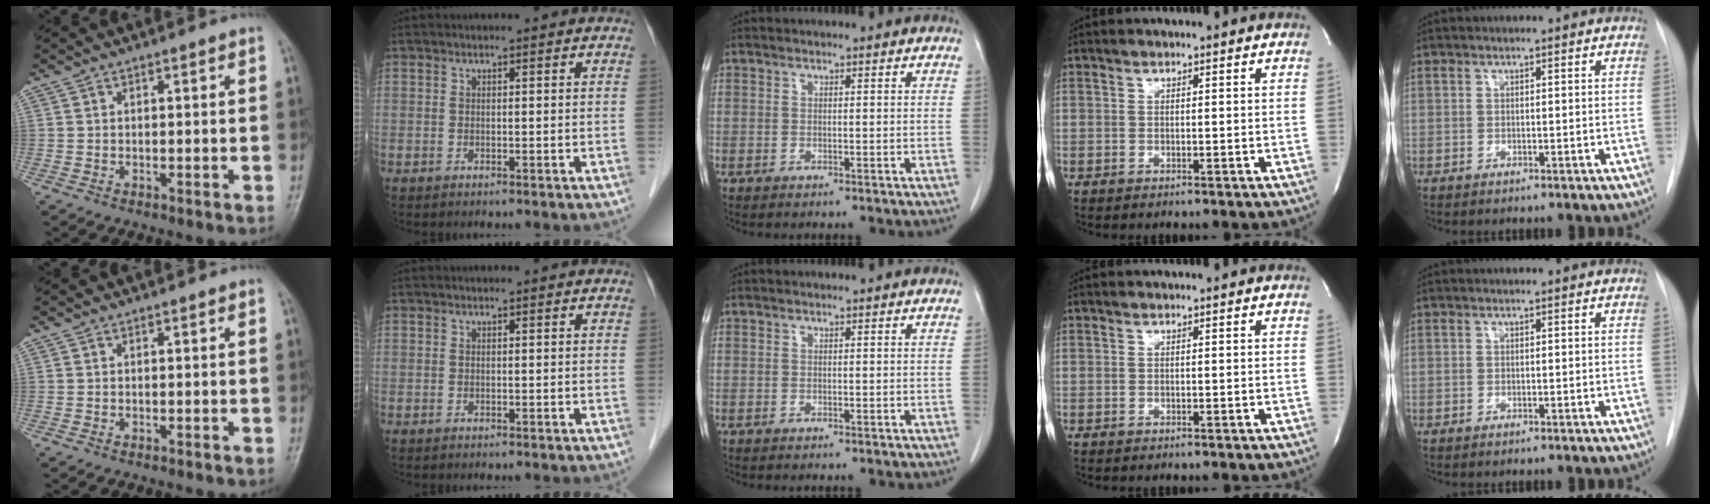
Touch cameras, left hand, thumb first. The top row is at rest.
{}